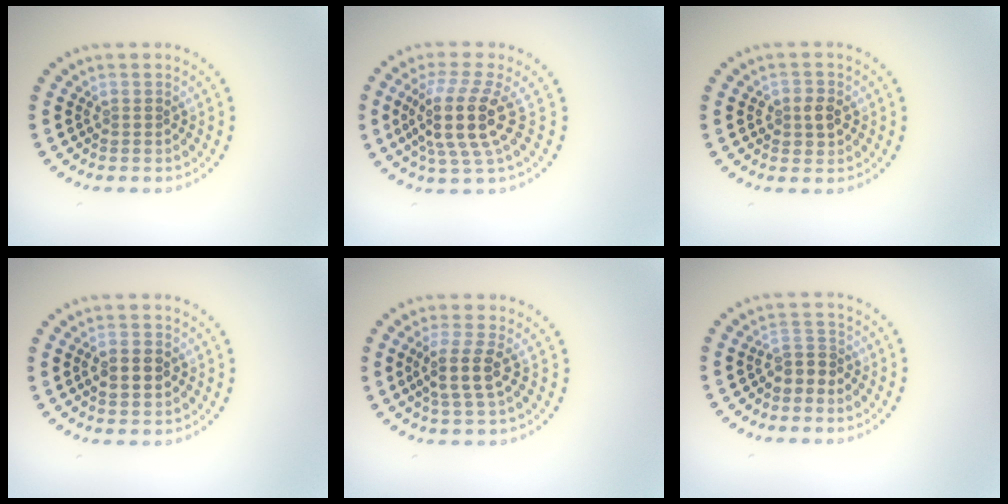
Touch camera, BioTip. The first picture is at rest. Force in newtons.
{"total": 5.0, "press": 3.9, "slide": 3.2}
{"total": 1.9, "press": 1.8, "slide": 0.5}
{"total": 2.4, "press": 2.4, "slide": 0.3}
{"total": 2.9, "press": 2.4, "slide": 1.6}
{"total": 1.8, "press": 1.5, "slide": 1.0}